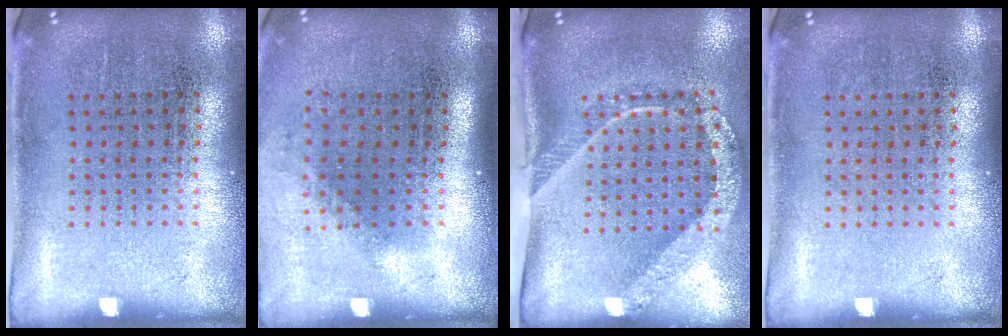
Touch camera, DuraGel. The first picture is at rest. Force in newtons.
{"total": 1.2, "press": 0.9, "slide": 0.9}
{"total": 2.4, "press": 1.7, "slide": 1.7}
{"total": 0.0}